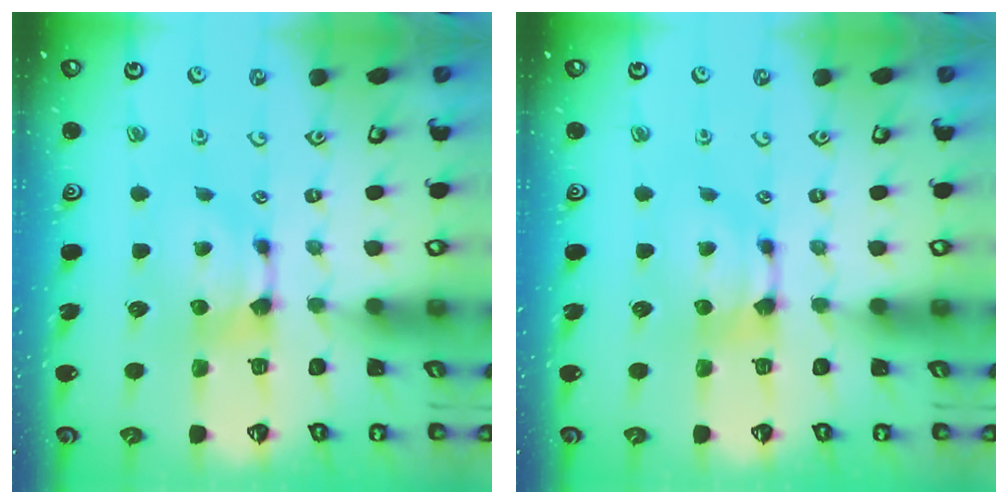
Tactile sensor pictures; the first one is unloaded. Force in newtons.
{"total": 0.0}